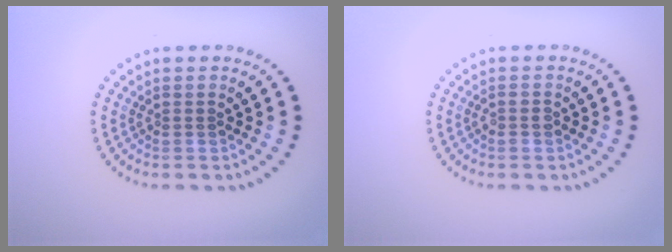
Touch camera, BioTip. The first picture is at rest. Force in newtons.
{"total": 0.9, "press": 0.9, "slide": 0.3}